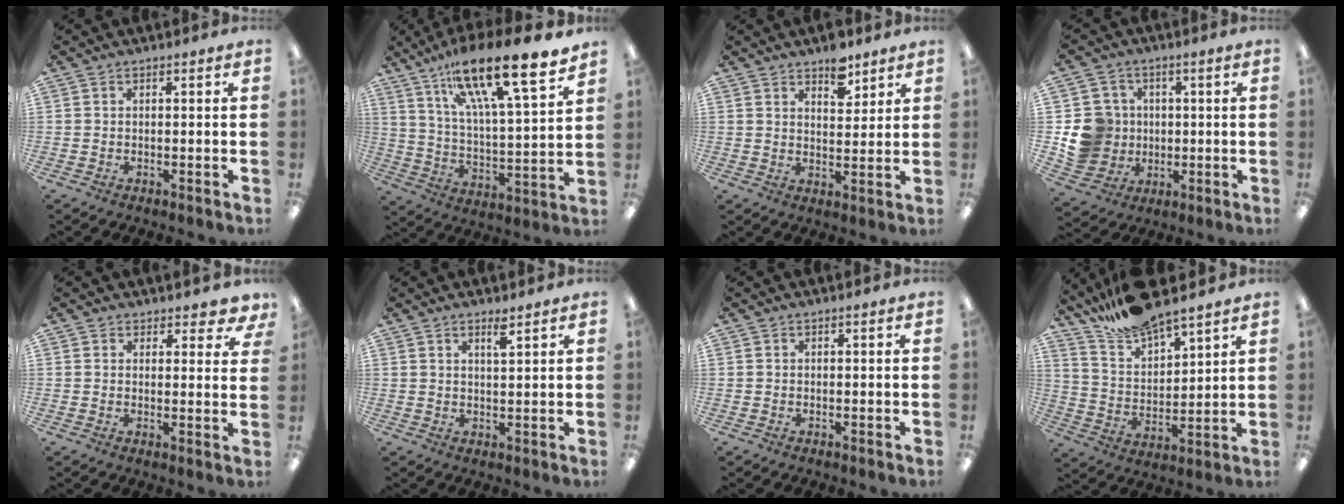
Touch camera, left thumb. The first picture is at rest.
{"total": 20.9, "force": [14.7, 4.5, 14.2], "torque": [-0.236, -0.092, 0.239]}
{"total": 6.3, "force": [4.8, 3.1, 2.8], "torque": [-0.020, -0.031, 0.079]}
{"total": 10.8, "force": [0.0, 10.4, 2.9], "torque": [-0.072, 0.014, 0.013]}
{"total": 3.3, "force": [2.8, 1.8, 0.7], "torque": [0.003, -0.017, 0.047]}
{"total": 2.9, "force": [2.3, 0.2, 1.8], "torque": [-0.035, -0.005, 0.039]}
{"total": 0.0}
{"total": 13.0, "force": [12.0, 2.2, 4.4], "torque": [-0.102, -0.080, 0.220]}